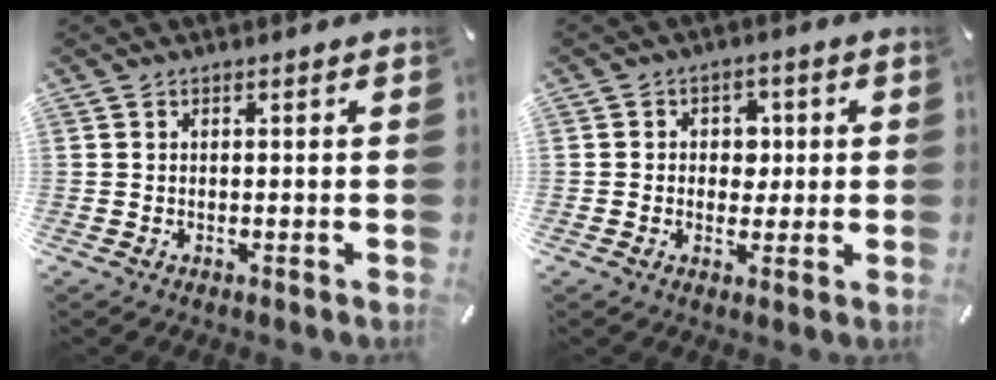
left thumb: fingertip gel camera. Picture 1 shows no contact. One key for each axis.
{"total": 5.3, "fx": 0.0, "fy": 4.7, "fz": 2.5, "tx": -0.033, "ty": 0.005, "tz": -0.006}